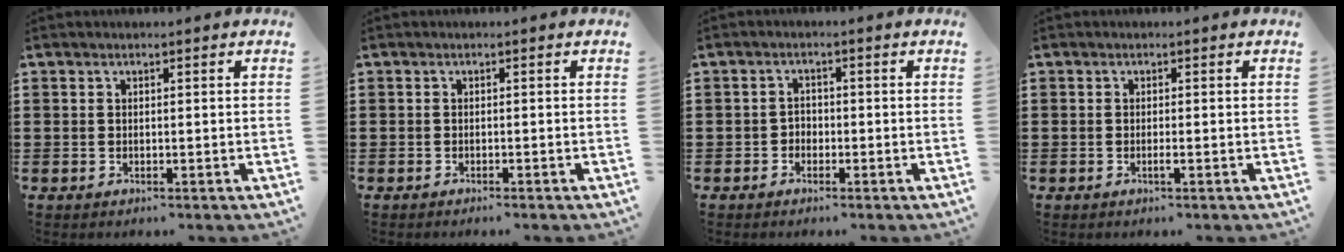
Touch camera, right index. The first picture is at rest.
{"total": 0.6, "force": [-0.6, 0.0, 0.2], "torque": [-0.005, -0.003, -0.012]}
{"total": 1.4, "force": [-0.8, 1.0, 0.4], "torque": [-0.012, 0.002, -0.019]}
{"total": 0.8, "force": [-0.4, 0.0, 0.7], "torque": [-0.013, -0.003, -0.007]}